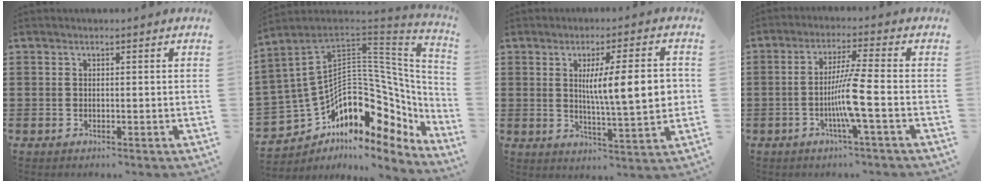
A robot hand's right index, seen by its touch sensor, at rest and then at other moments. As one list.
[{"total": 11.1, "force": [-0.7, 8.9, 6.6], "torque": [-0.140, -0.039, -0.017]}, {"total": 10.5, "force": [1.5, 1.8, 10.2], "torque": [-0.167, -0.004, 0.017]}, {"total": 7.0, "force": [-2.1, -0.6, 6.6], "torque": [-0.128, -0.015, -0.046]}]